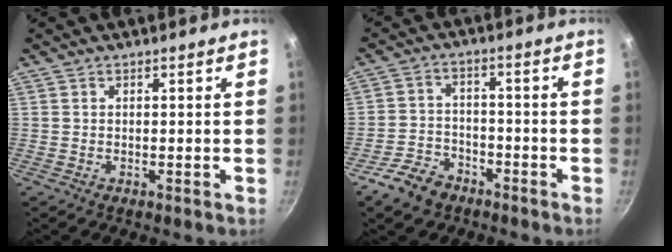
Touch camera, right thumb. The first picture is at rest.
{"total": 8.2, "force": [-5.7, 5.0, 3.1], "torque": [-0.042, 0.053, -0.102]}